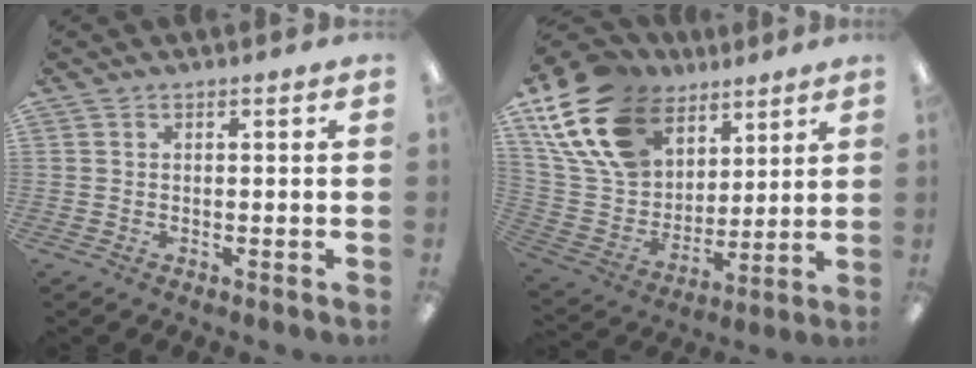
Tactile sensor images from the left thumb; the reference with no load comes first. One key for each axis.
{"total": 20.9, "fx": 11.9, "fy": 13.6, "fz": 10.4, "tx": -0.239, "ty": -0.045, "tz": 0.225}